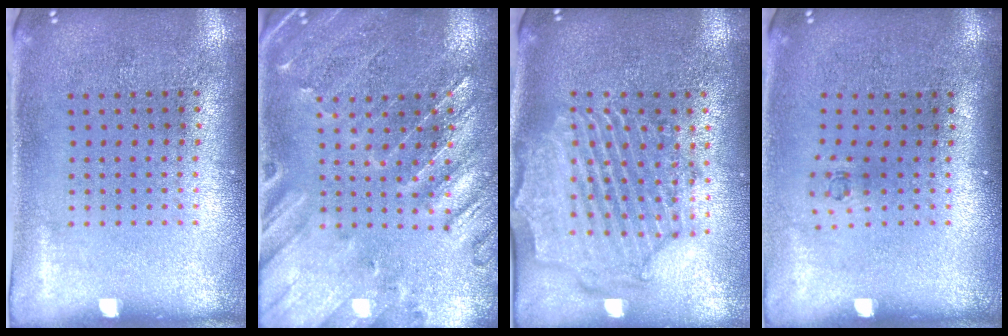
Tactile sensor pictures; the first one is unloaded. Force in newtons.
{"total": 0.6, "press": 0.4, "slide": 0.4}
{"total": 2.3, "press": 2.2, "slide": 0.9}
{"total": 0.6, "press": 0.2, "slide": 0.5}